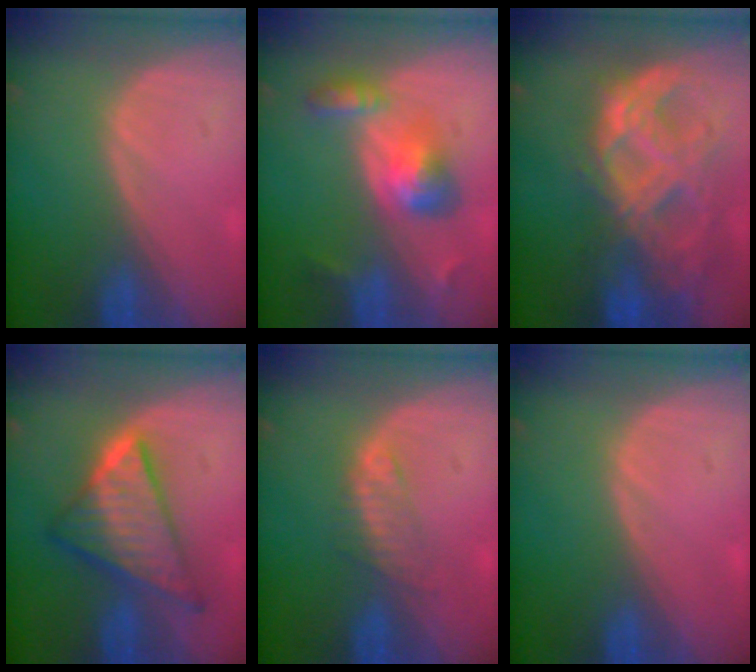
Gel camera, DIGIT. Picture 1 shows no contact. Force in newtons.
{"total": 6.2, "press": 5.6, "slide": 2.7}
{"total": 11.2, "press": 9.4, "slide": 6.1}
{"total": 9.2, "press": 9.1, "slide": 0.6}
{"total": 2.5, "press": 2.4, "slide": 0.3}
{"total": 0.0}